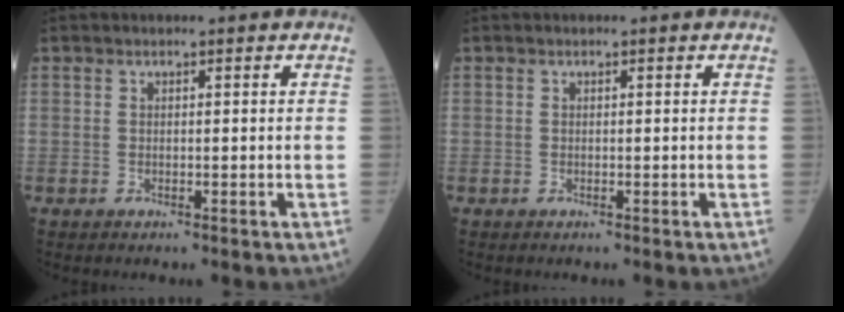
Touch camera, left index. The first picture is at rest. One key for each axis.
{"total": 0.0}